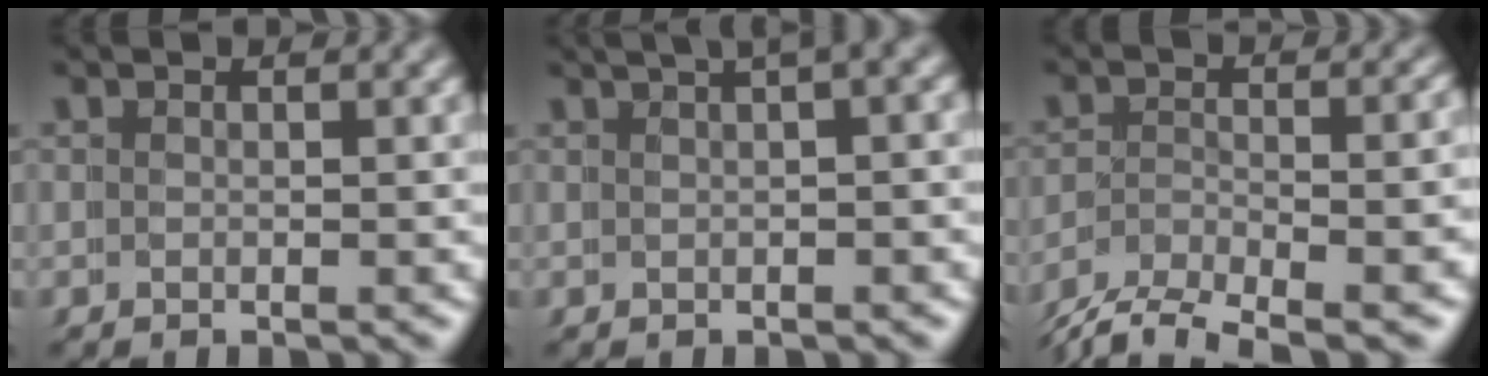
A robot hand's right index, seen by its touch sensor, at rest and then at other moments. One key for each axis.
{"total": 5.9, "fx": 2.9, "fy": 2.4, "fz": 4.6, "tx": -0.037, "ty": 0.039, "tz": 0.029}
{"total": 5.3, "fx": -4.3, "fy": 1.7, "fz": 2.6, "tx": -0.046, "ty": -0.009, "tz": -0.070}